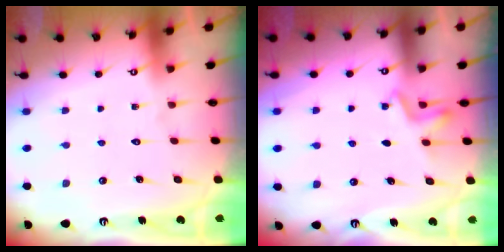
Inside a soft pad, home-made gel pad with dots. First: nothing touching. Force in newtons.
{"total": 2.8, "press": 2.4, "slide": 1.4}